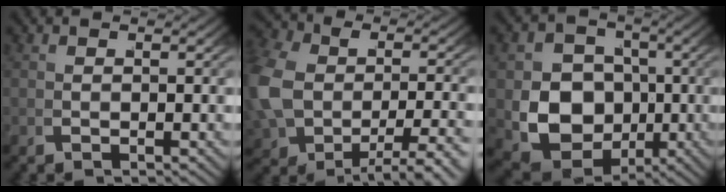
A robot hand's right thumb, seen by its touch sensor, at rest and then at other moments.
{"total": 8.1, "force": [-1.5, 5.8, 5.4], "torque": [-0.140, -0.031, 0.001]}
{"total": 12.8, "force": [-1.4, 10.8, 6.7], "torque": [-0.155, -0.066, -0.001]}